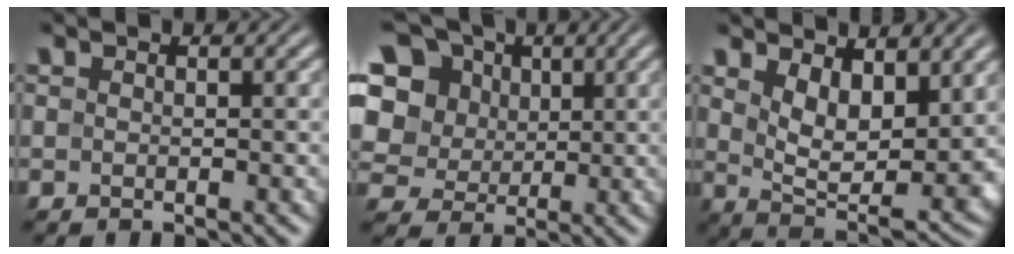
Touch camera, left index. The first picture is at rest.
{"total": 14.1, "force": [5.2, 11.5, 6.3], "torque": [-0.165, 0.038, 0.088]}
{"total": 6.3, "force": [2.7, 3.0, 4.8], "torque": [-0.090, -0.017, 0.053]}